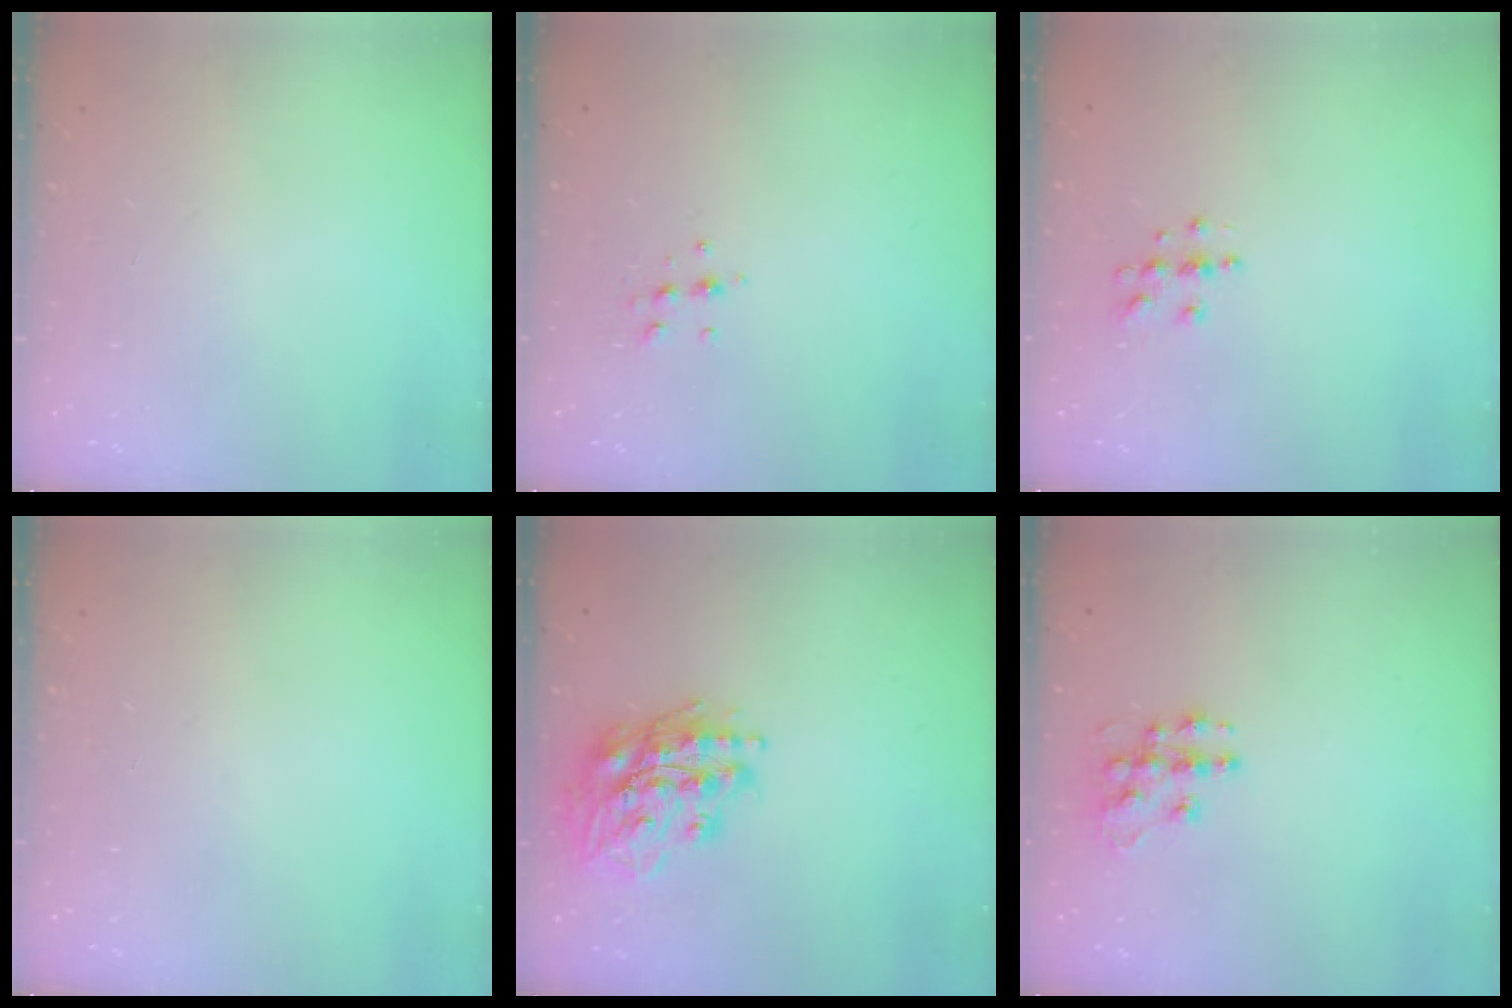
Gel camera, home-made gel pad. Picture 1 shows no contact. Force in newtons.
{"total": 5.8, "press": 5.7, "slide": 1.2}
{"total": 5.4, "press": 5.4, "slide": 0.6}
{"total": 0.0}
{"total": 17.6, "press": 17.4, "slide": 2.6}
{"total": 10.6, "press": 10.6, "slide": 0.6}